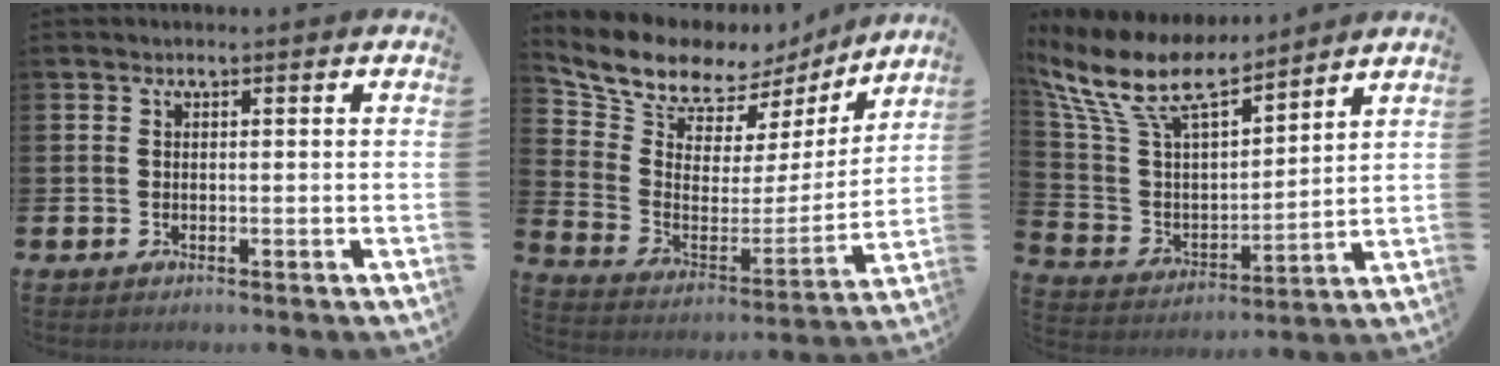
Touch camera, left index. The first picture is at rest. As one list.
[{"total": 9.8, "force": [8.7, 4.2, 1.8], "torque": [-0.087, -0.062, 0.151]}, {"total": 11.4, "force": [9.4, 3.7, 5.2], "torque": [-0.146, -0.055, 0.166]}]